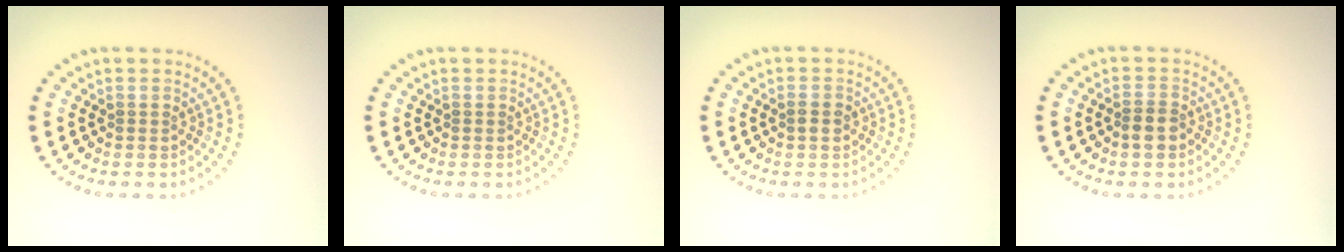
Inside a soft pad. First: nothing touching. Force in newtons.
{"total": 0.0}
{"total": 1.2, "press": 1.2, "slide": 0.1}
{"total": 1.9, "press": 1.7, "slide": 0.9}